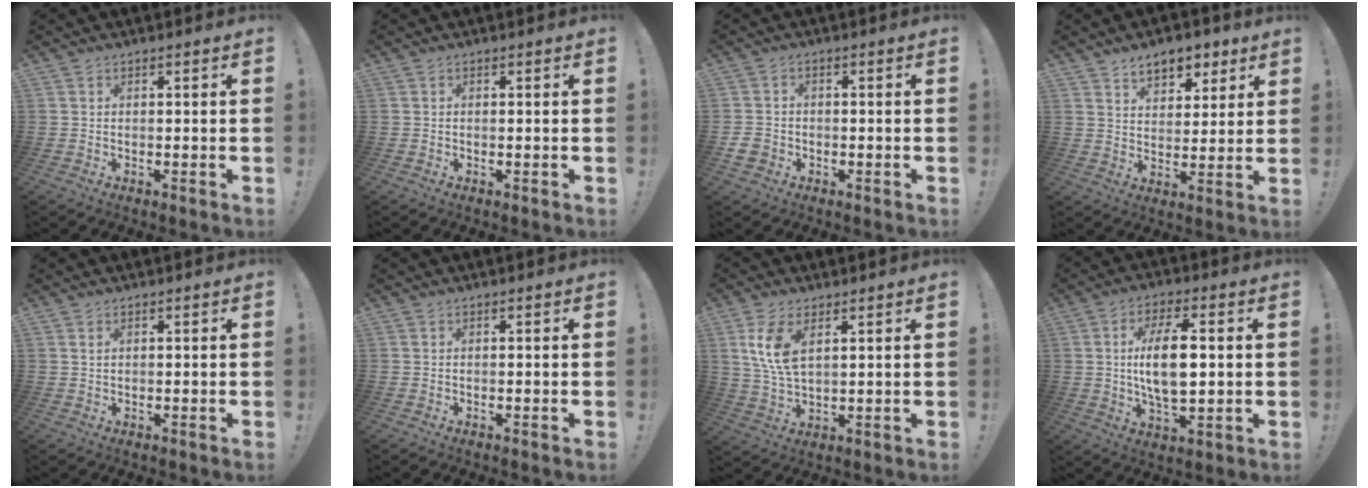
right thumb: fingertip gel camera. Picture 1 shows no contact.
{"total": 0.0}
{"total": 3.8, "force": [-1.6, 3.0, 1.7], "torque": [-0.046, 0.006, -0.027]}
{"total": 9.3, "force": [6.1, 5.6, 4.2], "torque": [-0.056, -0.030, 0.112]}
{"total": 1.0, "force": [0.6, 0.5, 0.7], "torque": [-0.013, 0.001, 0.011]}
{"total": 0.0}
{"total": 9.2, "force": [4.0, 4.7, 6.8], "torque": [-0.140, -0.015, 0.069]}
{"total": 13.2, "force": [1.1, 5.7, 11.8], "torque": [-0.227, -0.003, 0.012]}